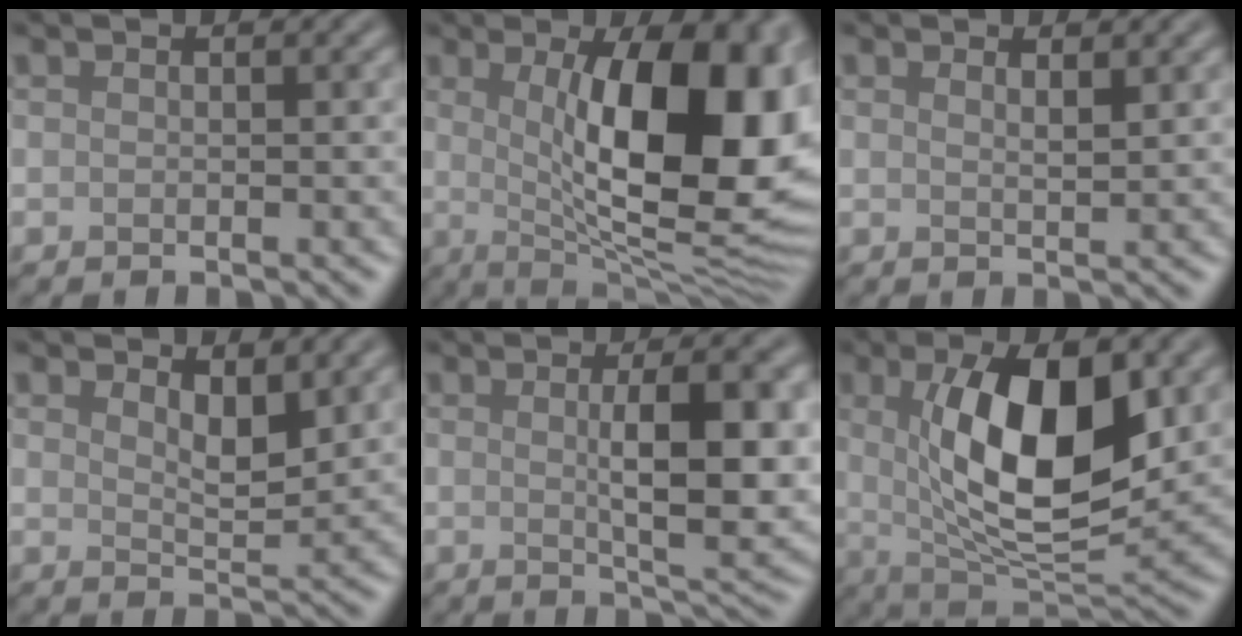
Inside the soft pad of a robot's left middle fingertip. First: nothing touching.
{"total": 15.2, "force": [1.5, 5.6, 14.0], "torque": [-0.165, 0.007, 0.017]}
{"total": 1.2, "force": [0.9, 0.3, 0.7], "torque": [-0.009, -0.001, 0.014]}
{"total": 2.9, "force": [1.9, 1.1, 2.0], "torque": [-0.037, -0.006, 0.032]}
{"total": 7.7, "force": [0.6, 2.0, 7.4], "torque": [-0.103, -0.001, 0.015]}
{"total": 10.6, "force": [2.0, 4.1, 9.6], "torque": [-0.156, -0.008, 0.038]}